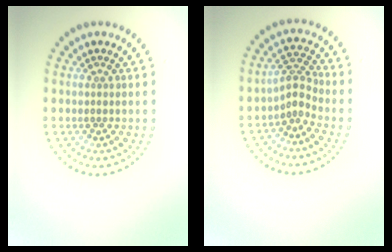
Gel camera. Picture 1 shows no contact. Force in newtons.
{"total": 2.3, "press": 1.5, "slide": 1.7}